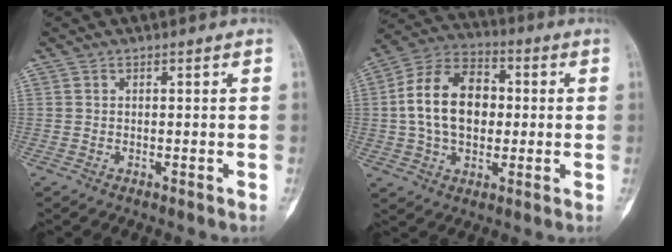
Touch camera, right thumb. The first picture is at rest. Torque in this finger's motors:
{"motor_torque": [0.91, 1.13, 0.61, -0.50, 0.44]}